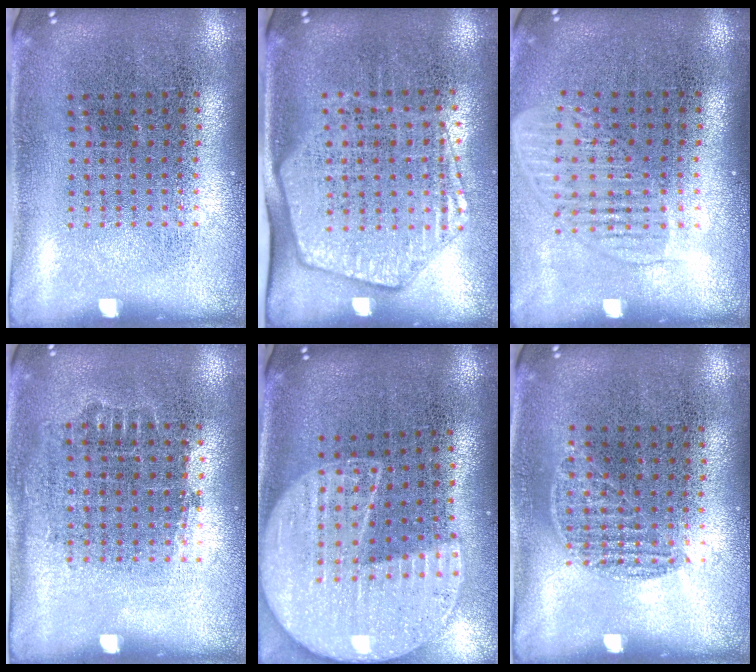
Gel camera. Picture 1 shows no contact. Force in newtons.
{"total": 1.9, "press": 1.7, "slide": 0.9}
{"total": 1.6, "press": 1.3, "slide": 0.9}
{"total": 0.7, "press": 0.6, "slide": 0.3}
{"total": 2.1, "press": 1.8, "slide": 1.0}
{"total": 0.7, "press": 0.6, "slide": 0.4}